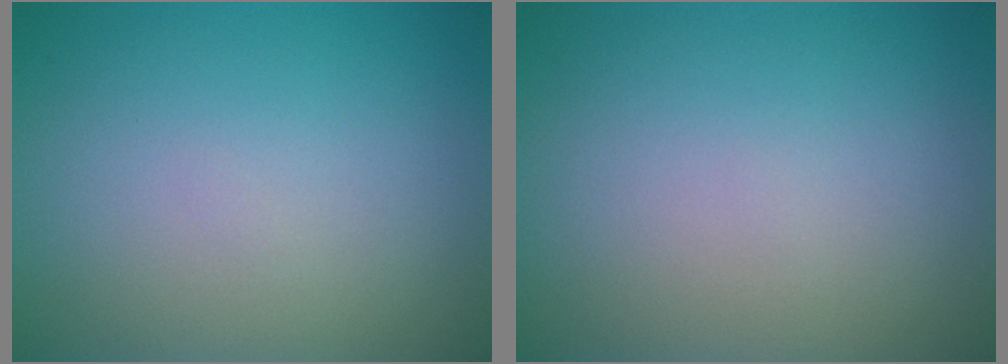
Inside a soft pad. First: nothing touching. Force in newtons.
{"total": 0.0}